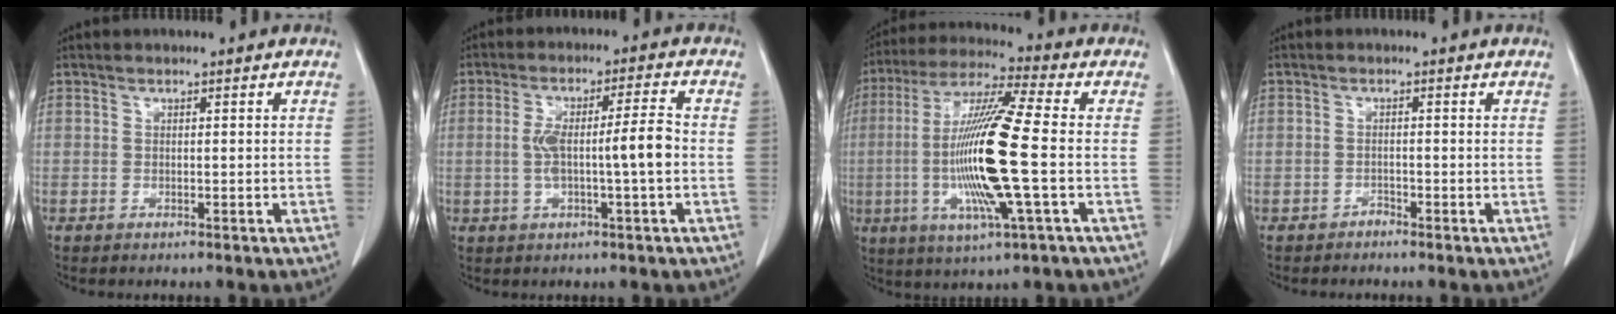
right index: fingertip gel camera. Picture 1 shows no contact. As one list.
[{"total": 7.3, "force": [-0.7, 0.3, 7.2], "torque": [-0.139, 0.017, -0.007]}, {"total": 17.1, "force": [-2.2, 0.2, 17.0], "torque": [-0.346, -0.010, -0.048]}, {"total": 0.9, "force": [-0.8, 0.4, -0.1], "torque": [0.007, 0.002, -0.018]}]